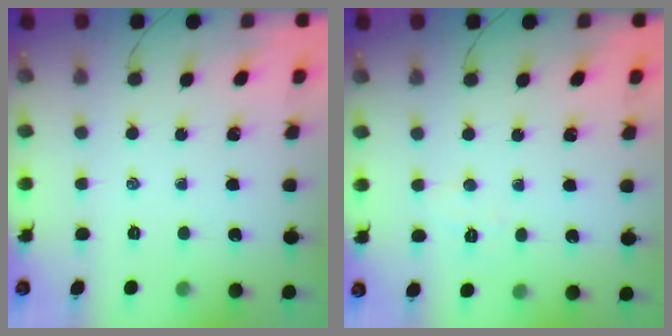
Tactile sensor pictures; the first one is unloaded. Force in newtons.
{"total": 3.8, "press": 3.7, "slide": 0.9}